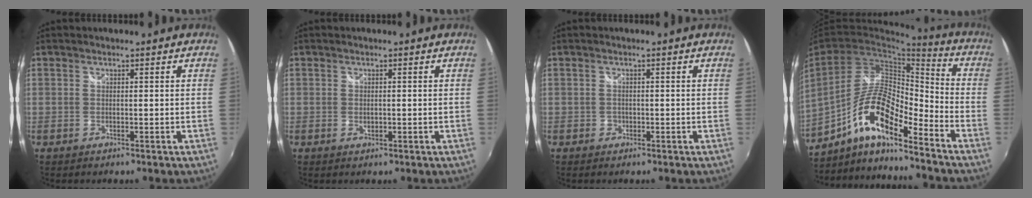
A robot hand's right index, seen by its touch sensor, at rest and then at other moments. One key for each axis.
{"total": 1.1, "fx": -0.1, "fy": 0.8, "fz": 0.8, "tx": -0.014, "ty": -0.001, "tz": -0.002}
{"total": 1.2, "fx": -0.6, "fy": 1.0, "fz": 0.2, "tx": -0.004, "ty": -0.001, "tz": -0.008}
{"total": 14.1, "fx": -8.7, "fy": 3.5, "fz": 10.5, "tx": -0.197, "ty": 0.002, "tz": -0.165}